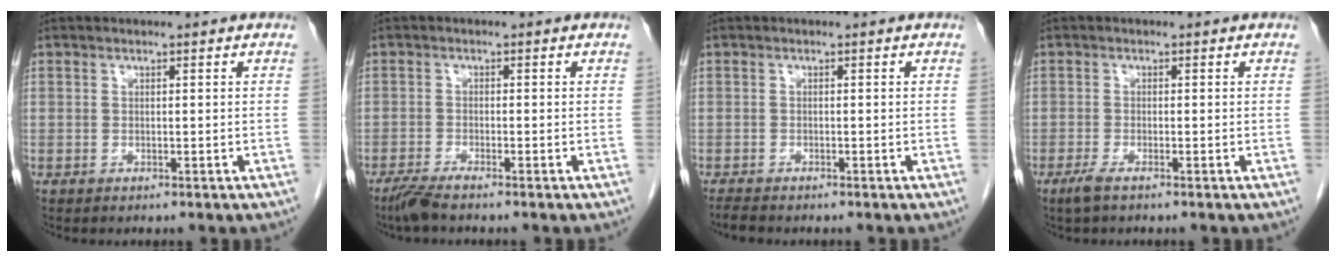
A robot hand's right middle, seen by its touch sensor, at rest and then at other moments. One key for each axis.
{"total": 2.8, "fx": -2.3, "fy": -0.1, "fz": 1.6, "tx": -0.038, "ty": -0.007, "tz": -0.050}
{"total": 1.3, "fx": -1.2, "fy": 0.1, "fz": 0.4, "tx": -0.014, "ty": -0.005, "tz": -0.022}
{"total": 1.9, "fx": -1.4, "fy": 0.1, "fz": 1.4, "tx": -0.035, "ty": -0.005, "tz": -0.030}